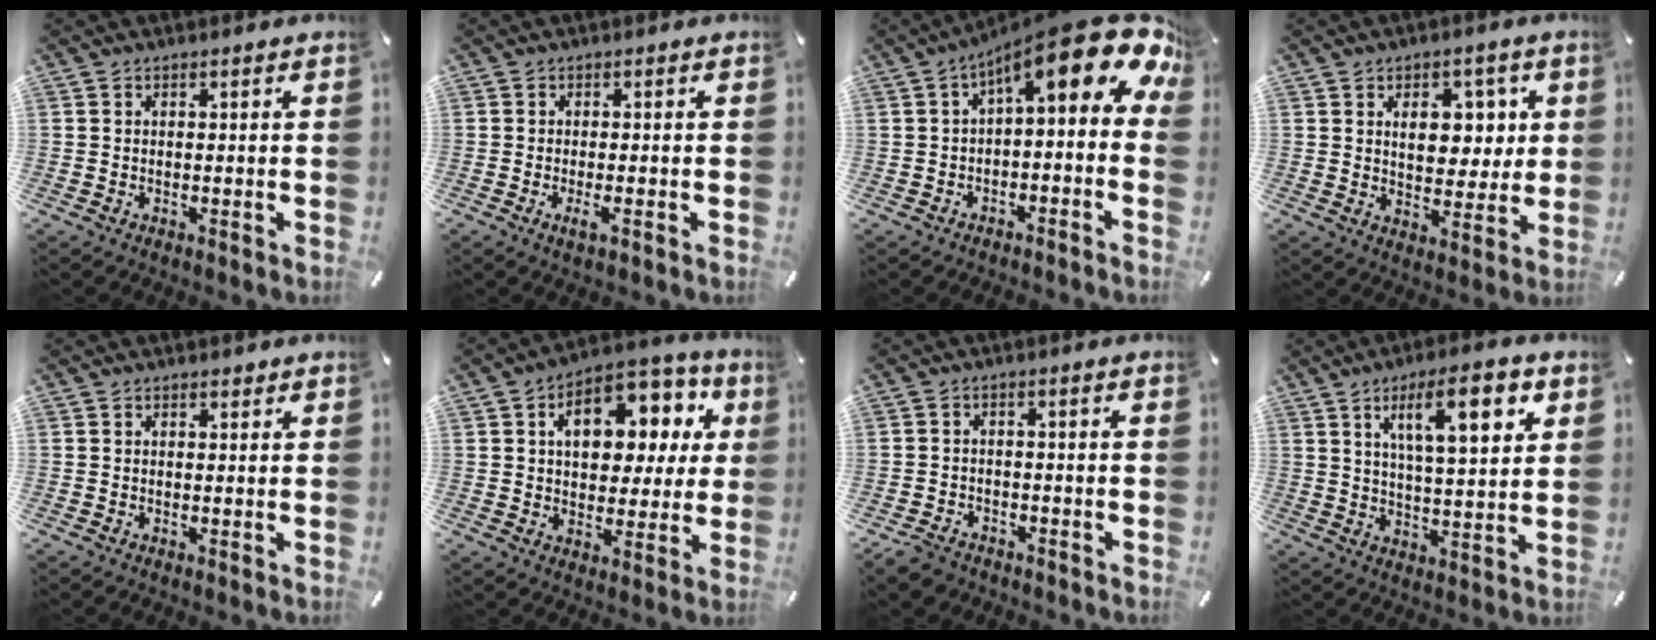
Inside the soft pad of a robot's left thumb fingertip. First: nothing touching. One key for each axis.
{"total": 2.4, "fx": -0.7, "fy": 0.4, "fz": 2.3, "tx": -0.037, "ty": -0.004, "tz": -0.011}
{"total": 15.4, "fx": 7.3, "fy": 4.8, "fz": 12.7, "tx": -0.191, "ty": -0.057, "tz": 0.117}
{"total": 9.2, "fx": 3.1, "fy": 6.7, "fz": 5.6, "tx": -0.070, "ty": -0.011, "tz": 0.047}
{"total": 0.6, "fx": 0.4, "fy": 0.5, "fz": 0.0, "tx": 0.008, "ty": -0.001, "tz": 0.005}
{"total": 14.8, "fx": 4.8, "fy": 10.0, "fz": 9.9, "tx": -0.139, "ty": -0.021, "tz": 0.083}
{"total": 3.7, "fx": -2.9, "fy": 2.1, "fz": 0.7, "tx": -0.023, "ty": 0.014, "tz": -0.060}
{"total": 14.7, "fx": 7.0, "fy": 5.0, "fz": 11.9, "tx": -0.185, "ty": -0.013, "tz": 0.108}